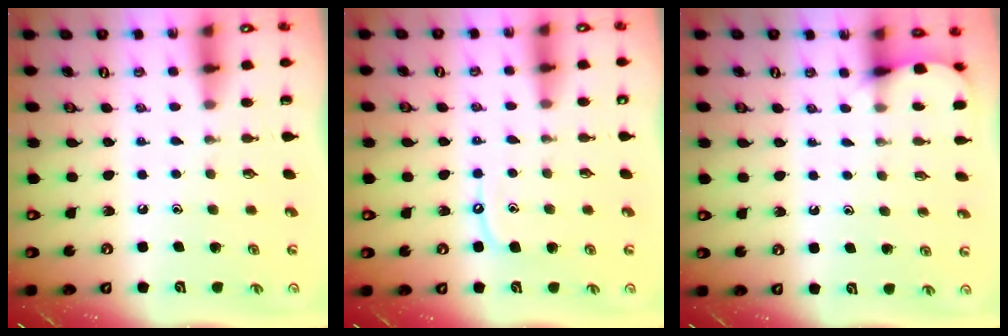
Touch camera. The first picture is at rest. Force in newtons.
{"total": 5.0, "press": 5.0, "slide": 0.6}
{"total": 3.9, "press": 3.9, "slide": 0.3}